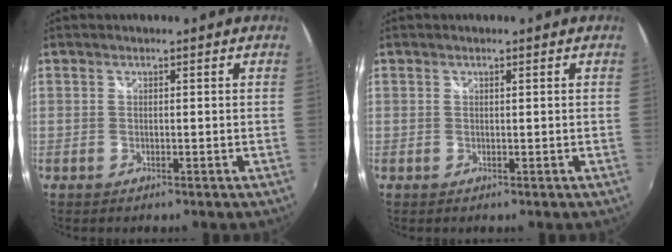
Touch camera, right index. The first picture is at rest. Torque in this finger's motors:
{"motor_torque": [-0.17, 0.03, 0.03, 0.00]}